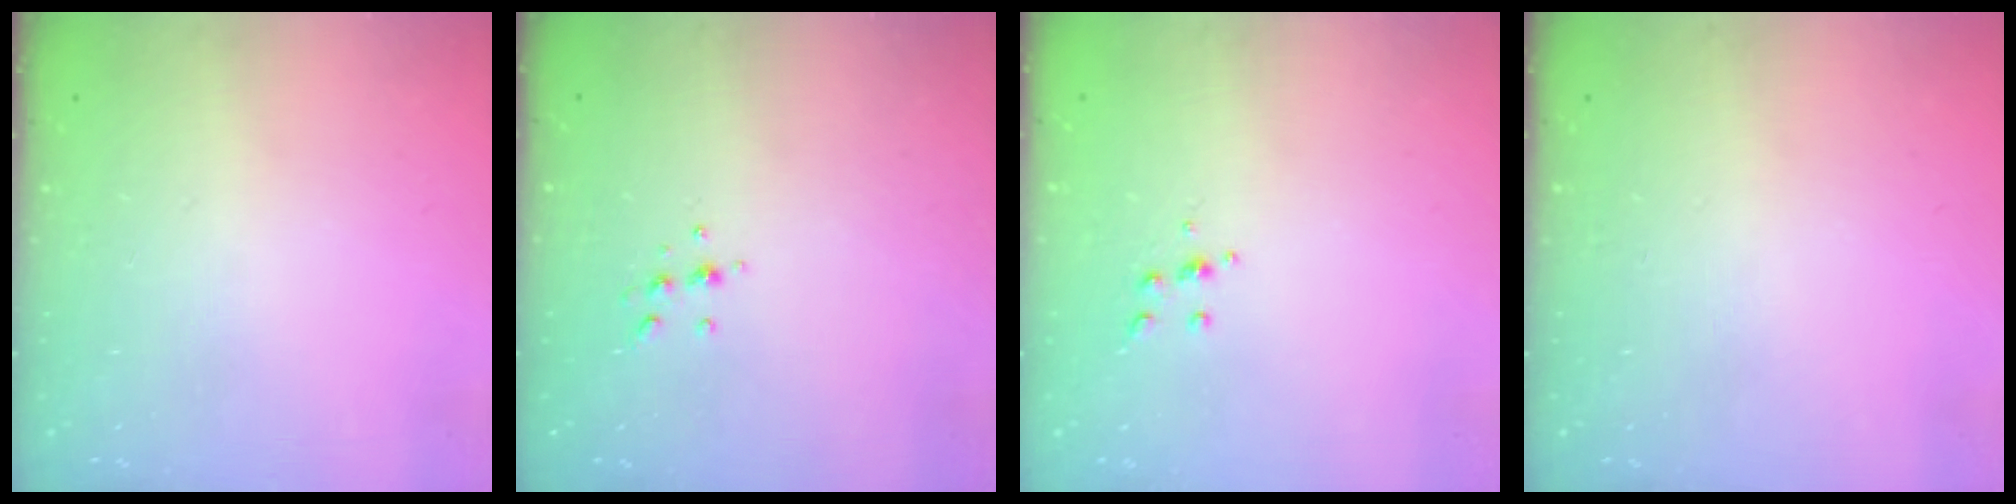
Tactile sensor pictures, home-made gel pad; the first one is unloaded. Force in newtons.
{"total": 5.4, "press": 5.4, "slide": 0.7}
{"total": 4.0, "press": 3.9, "slide": 0.9}
{"total": 0.0}